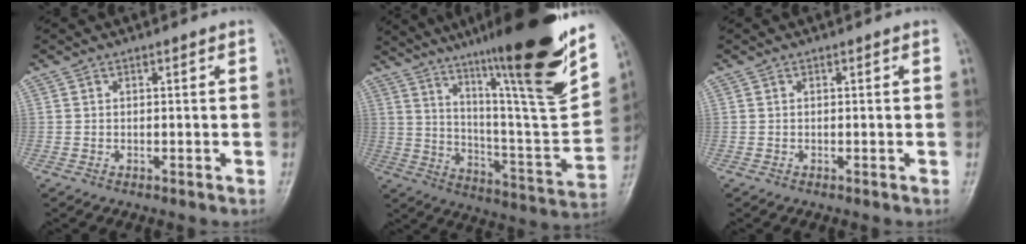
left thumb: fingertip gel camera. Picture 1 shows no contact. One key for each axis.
{"total": 29.9, "fx": 19.2, "fy": 3.6, "fz": 22.6, "tx": -0.329, "ty": -0.079, "tz": 0.301}
{"total": 0.0}